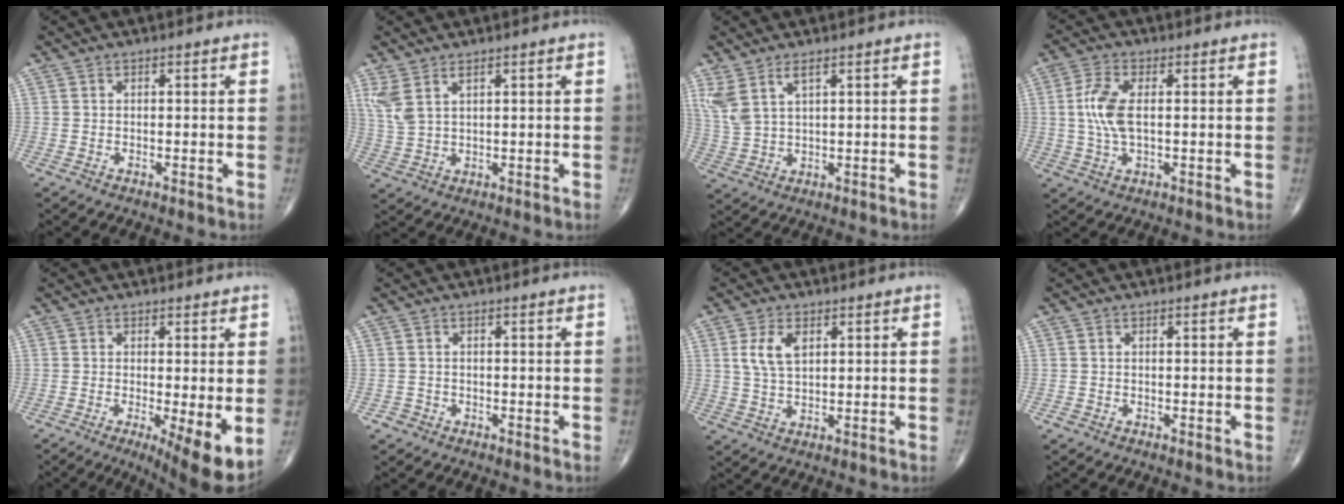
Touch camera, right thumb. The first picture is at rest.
{"total": 4.9, "force": [2.7, 1.8, 3.6], "torque": [-0.094, -0.004, 0.067]}
{"total": 6.1, "force": [3.4, 2.1, 4.6], "torque": [-0.114, -0.010, 0.080]}
{"total": 7.1, "force": [0.5, 3.2, 6.4], "torque": [-0.150, 0.003, 0.008]}
{"total": 8.8, "force": [-1.8, 2.1, 8.4], "torque": [-0.124, -0.025, -0.026]}
{"total": 1.2, "force": [-0.7, 1.0, -0.1], "torque": [0.009, 0.005, -0.018]}
{"total": 5.8, "force": [1.9, 3.2, 4.5], "torque": [-0.087, -0.004, 0.038]}
{"total": 0.5, "force": [-0.3, 0.4, 0.2], "torque": [-0.002, 0.001, -0.007]}